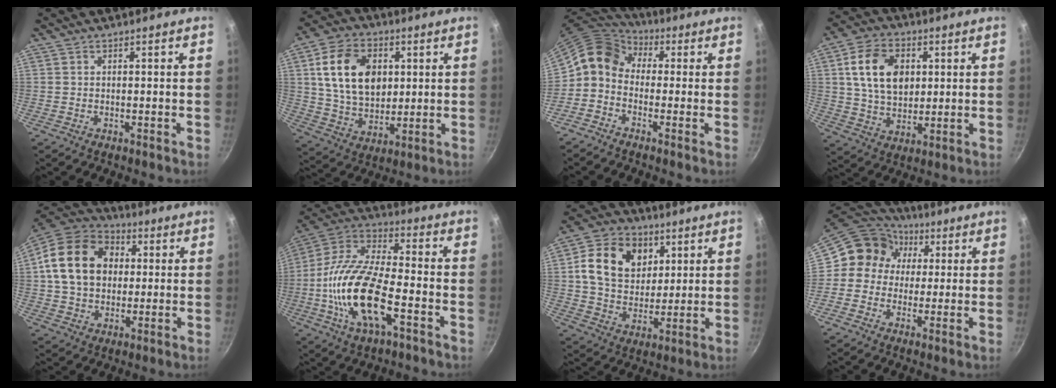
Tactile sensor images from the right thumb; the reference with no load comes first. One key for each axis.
{"total": 16.6, "fx": 3.8, "fy": 11.7, "fz": 11.1, "tx": -0.173, "ty": -0.005, "tz": 0.070}
{"total": 9.1, "fx": -0.1, "fy": 7.3, "fz": 5.5, "tx": -0.093, "ty": 0.034, "tz": -0.028}
{"total": 13.8, "fx": 3.1, "fy": 9.7, "fz": 9.3, "tx": -0.143, "ty": -0.002, "tz": 0.054}
{"total": 18.2, "fx": 3.0, "fy": 14.0, "fz": 11.1, "tx": -0.177, "ty": 0.023, "tz": 0.044}
{"total": 19.8, "fx": -5.7, "fy": 8.1, "fz": 17.1, "tx": -0.329, "ty": 0.032, "tz": -0.126}
{"total": 15.0, "fx": 4.8, "fy": 11.4, "fz": 8.5, "tx": -0.125, "ty": -0.008, "tz": 0.075}
{"total": 12.0, "fx": 2.4, "fy": 10.8, "fz": 4.6, "tx": -0.048, "ty": 0.024, "tz": 0.017}